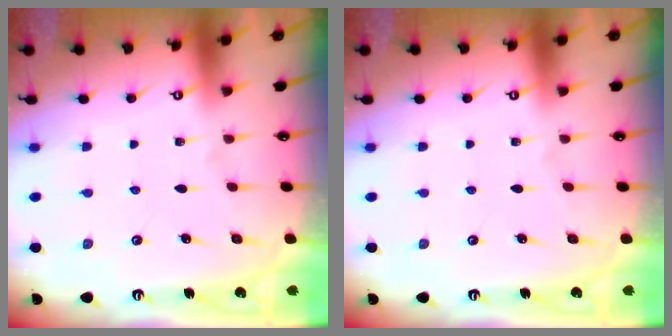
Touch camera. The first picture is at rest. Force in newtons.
{"total": 0.0}